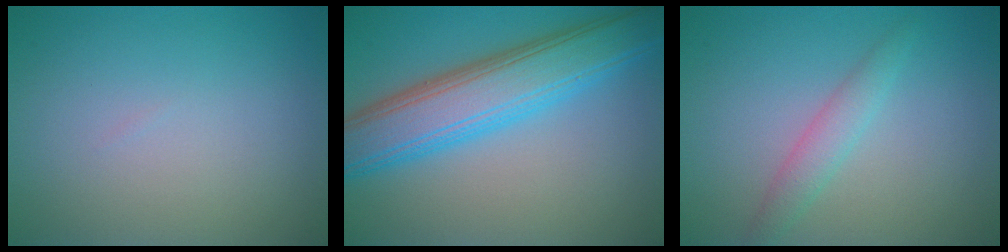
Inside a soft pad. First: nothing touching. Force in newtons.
{"total": 8.1, "press": 8.1, "slide": 0.1}
{"total": 2.0, "press": 2.0, "slide": 0.0}